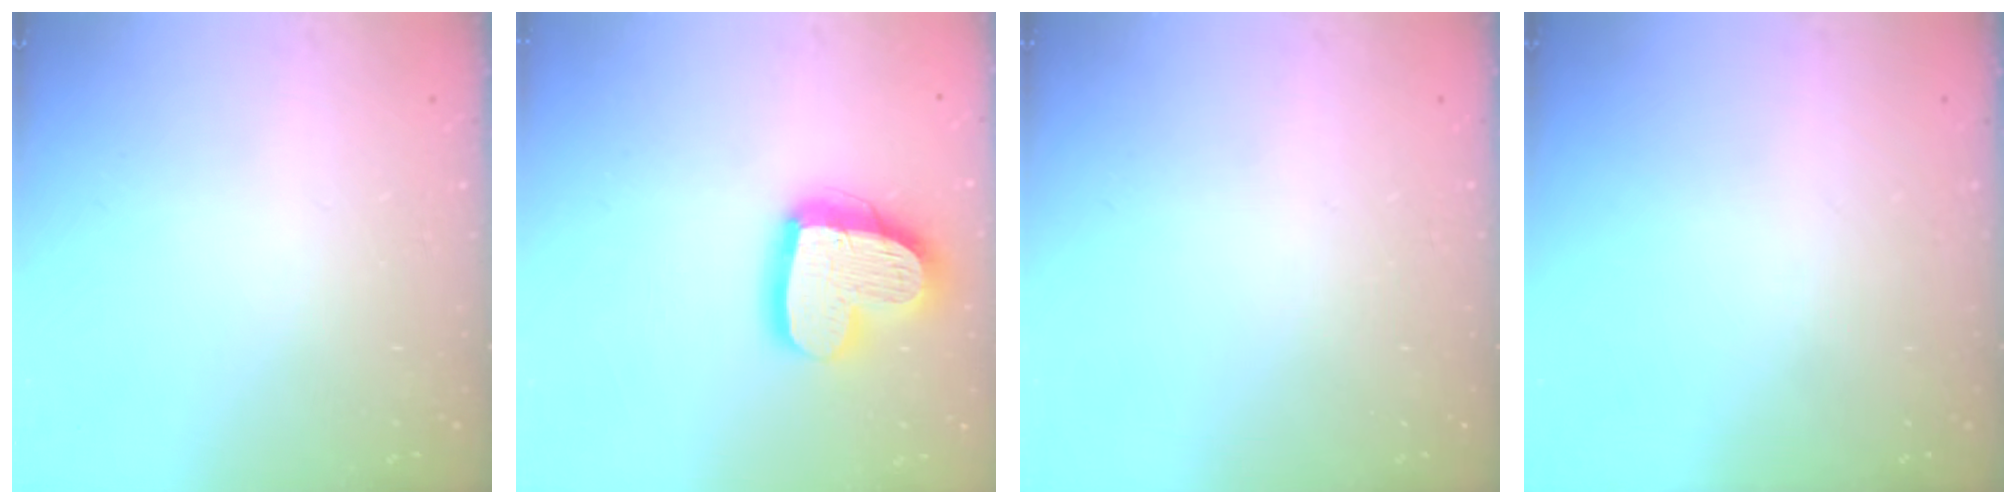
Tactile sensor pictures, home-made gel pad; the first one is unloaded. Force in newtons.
{"total": 19.3, "press": 19.3, "slide": 1.6}
{"total": 0.0}
{"total": 0.0}